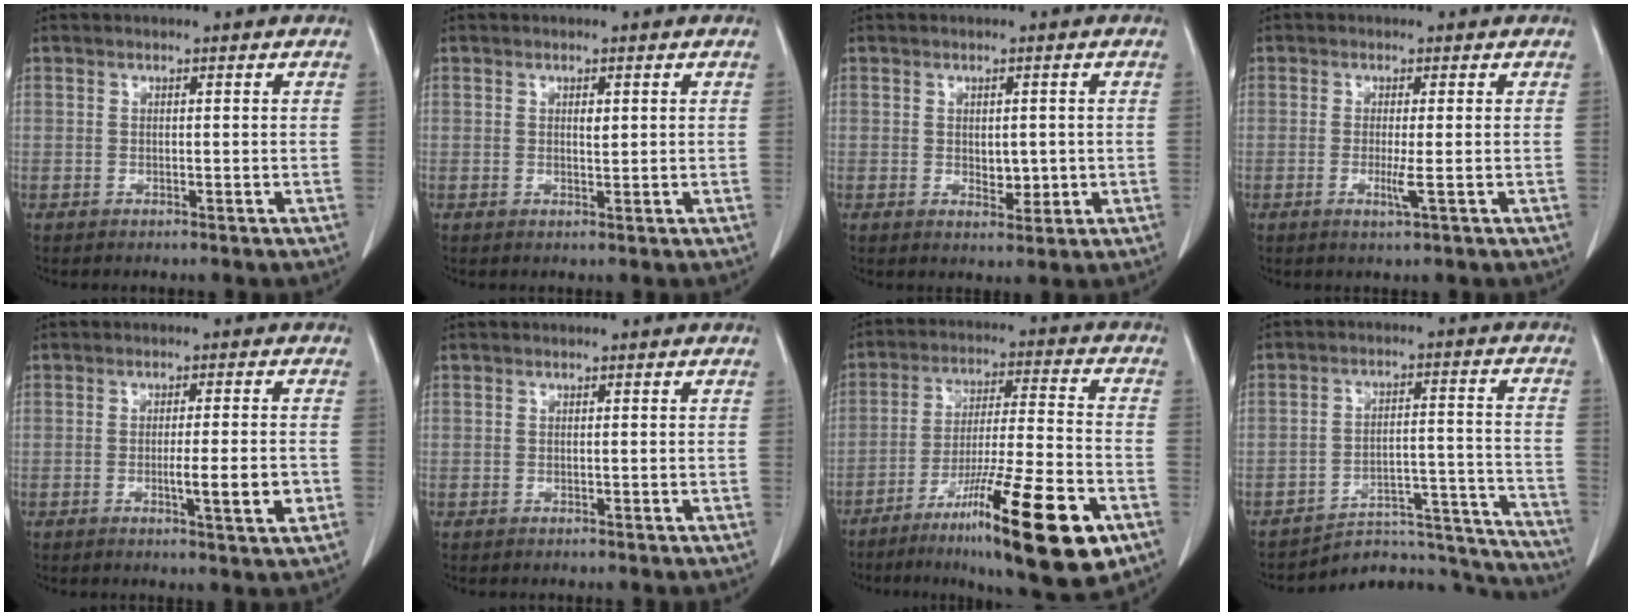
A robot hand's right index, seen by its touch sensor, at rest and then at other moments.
{"total": 1.0, "force": [0.4, 0.4, 0.8], "torque": [-0.013, -0.002, 0.005]}
{"total": 2.8, "force": [-0.1, 1.6, 2.3], "torque": [-0.030, -0.004, 0.005]}
{"total": 2.2, "force": [-0.6, -0.4, 2.1], "torque": [-0.041, -0.006, -0.011]}
{"total": 5.5, "force": [-1.5, 0.1, 5.3], "torque": [-0.076, -0.007, -0.021]}
{"total": 0.0}
{"total": 19.9, "force": [-10.6, 1.5, 16.8], "torque": [-0.246, -0.030, -0.172]}
{"total": 17.2, "force": [-16.9, 3.5, 0.7], "torque": [0.018, 0.068, -0.219]}